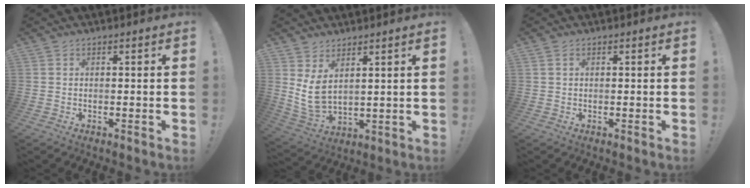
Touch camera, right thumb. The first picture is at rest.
{"total": 7.8, "force": [3.9, 4.1, 5.4], "torque": [-0.110, -0.031, 0.077]}
{"total": 1.0, "force": [0.4, 0.7, 0.6], "torque": [-0.011, 0.003, 0.008]}